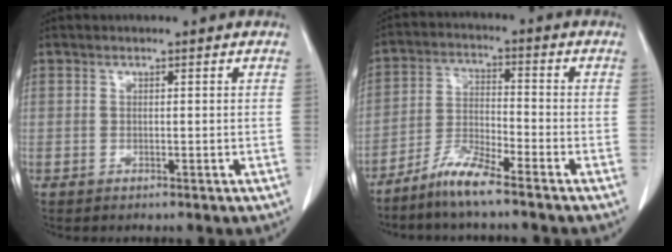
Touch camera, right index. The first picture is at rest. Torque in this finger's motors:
{"motor_torque": [-0.11, -0.56, -0.22, -0.21]}